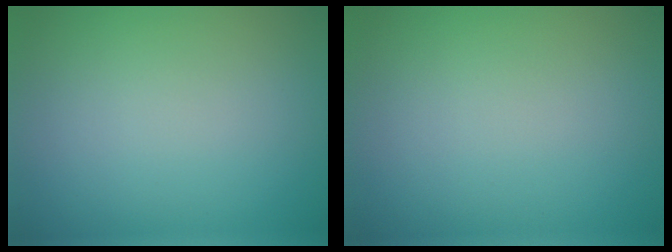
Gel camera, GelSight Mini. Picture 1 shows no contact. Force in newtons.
{"total": 0.0}